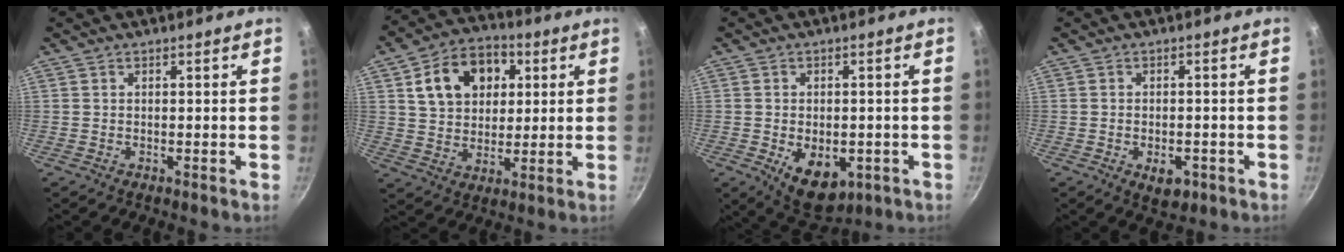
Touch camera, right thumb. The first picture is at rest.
{"total": 14.5, "force": [4.4, 10.7, 8.8], "torque": [-0.117, 0.010, 0.068]}
{"total": 9.9, "force": [-2.9, 6.2, 7.1], "torque": [-0.076, -0.002, -0.023]}
{"total": 4.6, "force": [-1.8, 2.7, 3.3], "torque": [-0.038, 0.008, -0.020]}